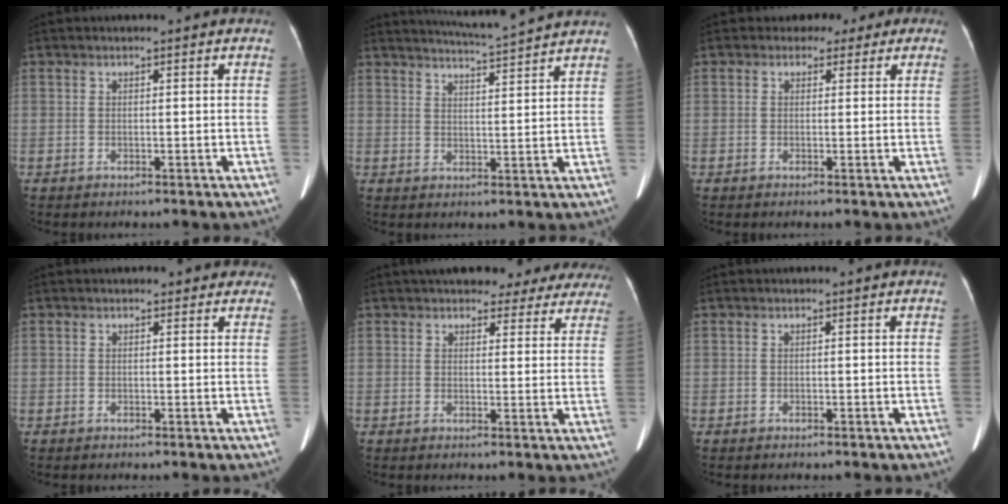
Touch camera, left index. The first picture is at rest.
{"total": 8.6, "force": [8.2, -1.2, 2.3], "torque": [-0.048, 0.006, 0.116]}
{"total": 3.2, "force": [1.9, 2.6, 0.3], "torque": [0.000, 0.011, 0.012]}
{"total": 3.1, "force": [2.6, 1.7, 0.8], "torque": [0.005, 0.002, 0.016]}
{"total": 17.0, "force": [14.9, 6.1, 5.3], "torque": [-0.054, 0.017, 0.164]}
{"total": 0.0}